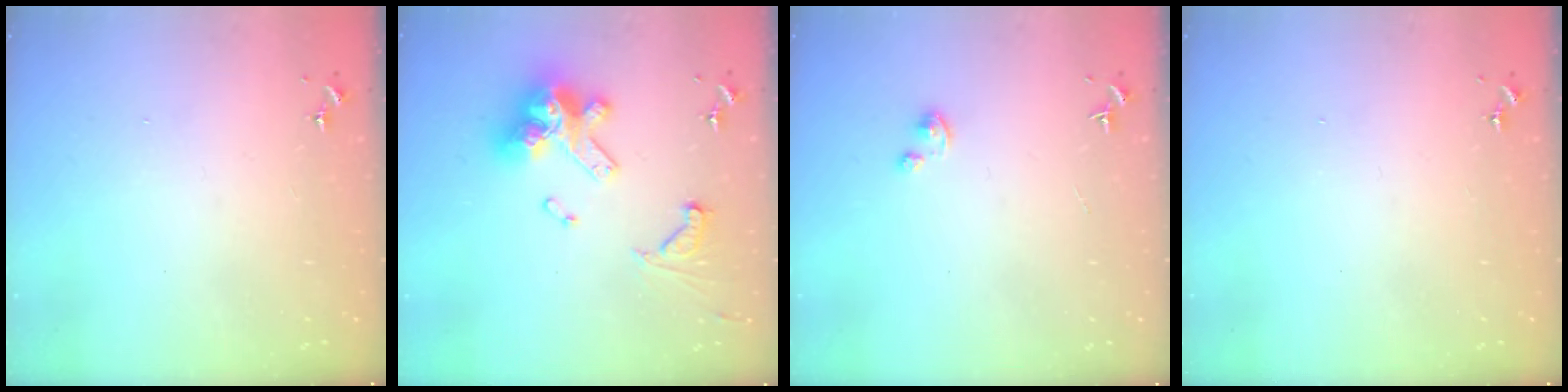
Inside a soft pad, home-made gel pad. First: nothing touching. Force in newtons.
{"total": 18.3, "press": 18.1, "slide": 2.5}
{"total": 2.6, "press": 2.6, "slide": 0.2}
{"total": 0.0}